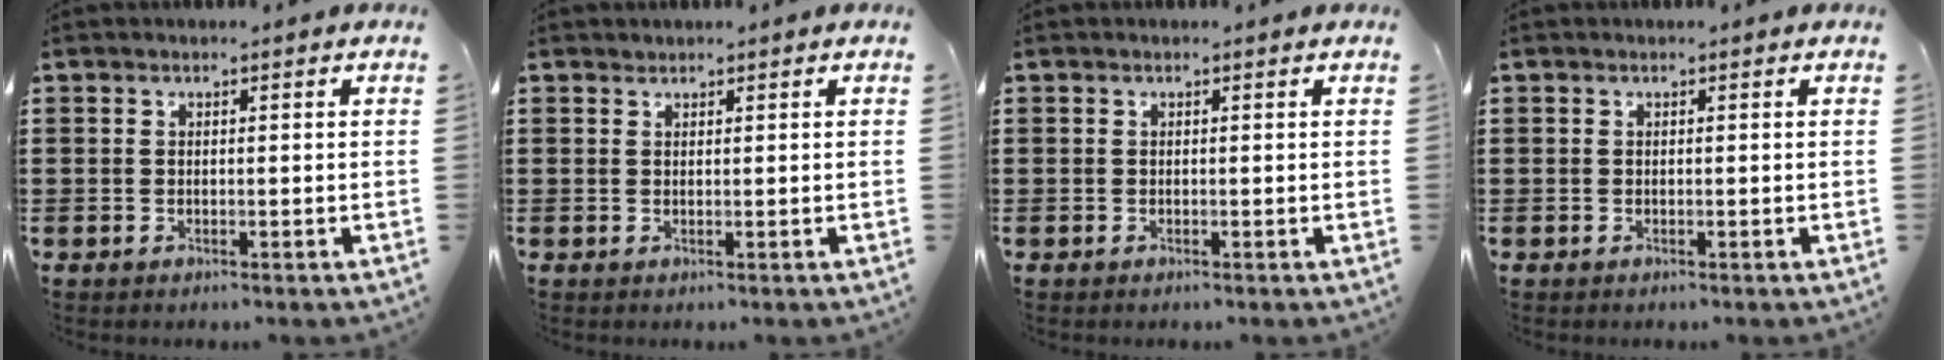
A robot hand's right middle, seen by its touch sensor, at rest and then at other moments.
{"total": 0.7, "force": [0.7, 0.1, -0.2], "torque": [0.002, -0.002, 0.013]}
{"total": 0.0}
{"total": 0.0}